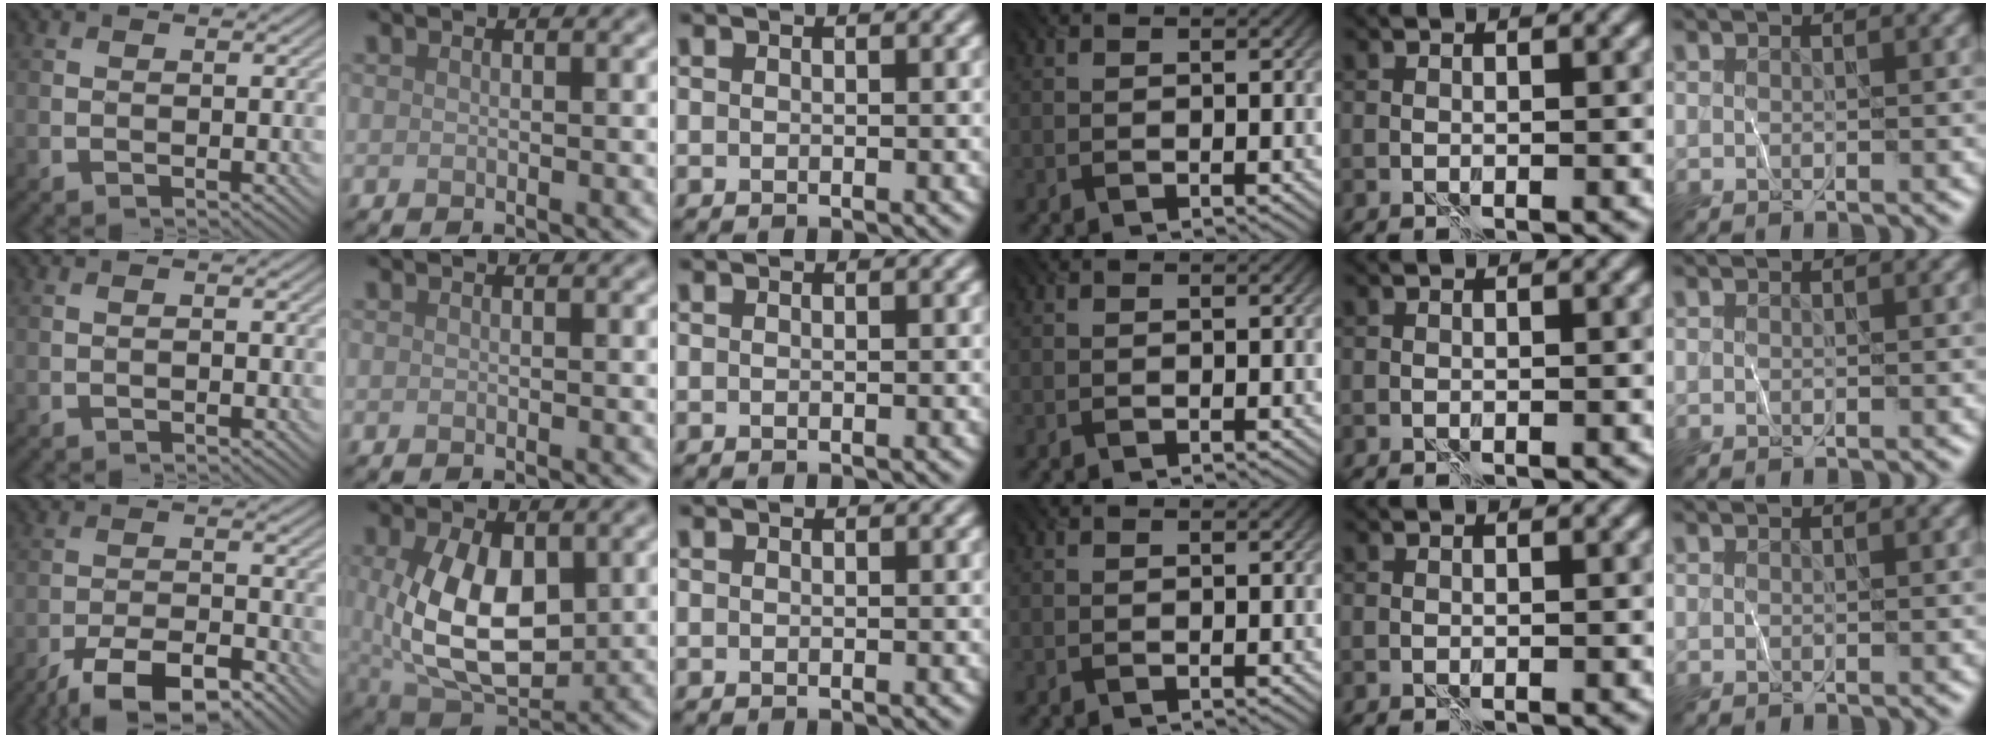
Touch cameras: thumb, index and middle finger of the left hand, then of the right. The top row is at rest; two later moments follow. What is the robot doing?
{"motion": "wrap", "object": "plastic wrap"}